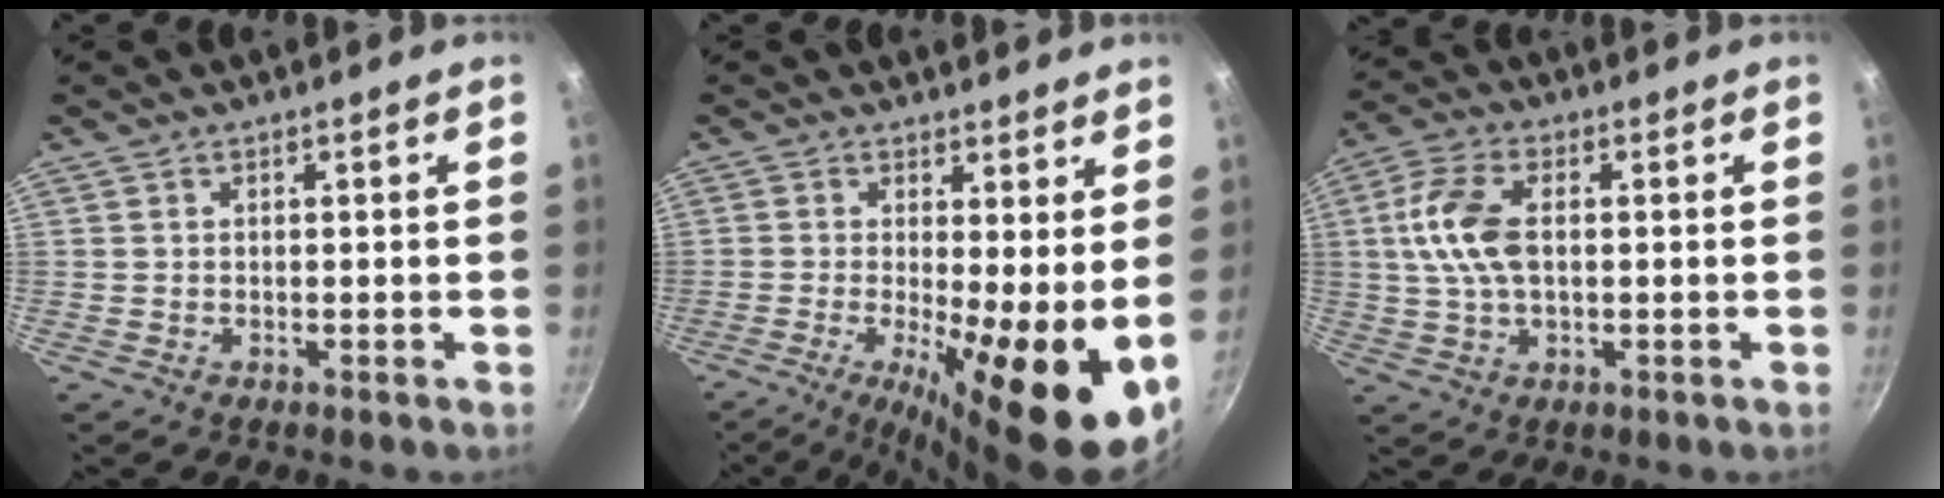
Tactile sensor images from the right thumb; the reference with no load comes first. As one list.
[{"total": 12.7, "force": [-1.3, 2.9, 12.3], "torque": [-0.184, -0.013, -0.023]}, {"total": 1.6, "force": [-1.5, 0.1, 0.4], "torque": [-0.028, 0.020, -0.038]}]